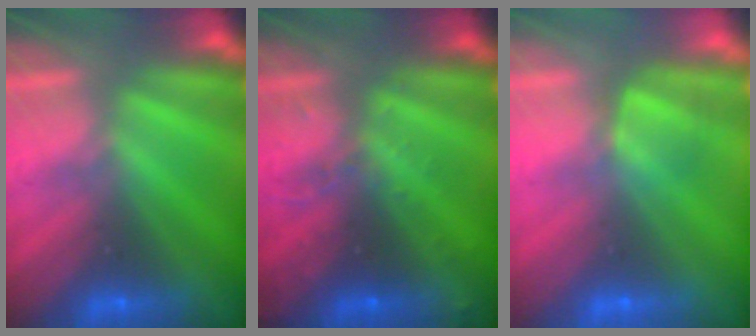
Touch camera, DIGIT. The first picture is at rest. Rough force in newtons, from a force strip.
{"total": 2.9}
{"total": 4.5}